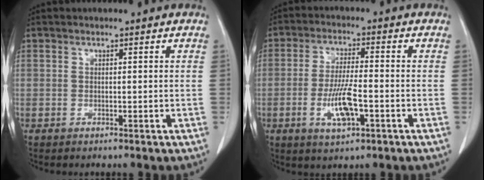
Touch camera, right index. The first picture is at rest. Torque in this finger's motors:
{"motor_torque": [0.30, 0.06, 0.13, 0.11]}